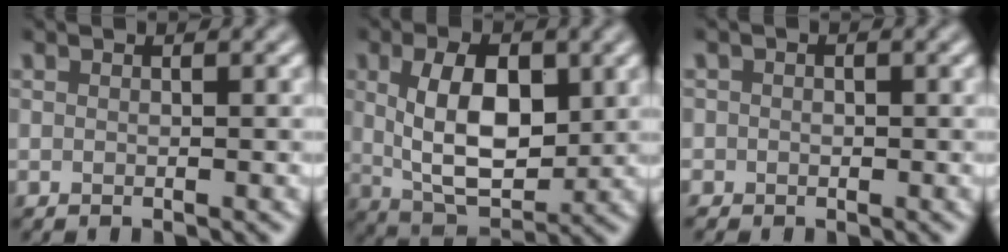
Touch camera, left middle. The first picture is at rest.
{"total": 7.7, "force": [1.1, 4.2, 6.3], "torque": [-0.114, -0.002, 0.023]}
{"total": 1.4, "force": [-0.1, 1.4, 0.1], "torque": [0.015, -0.001, -0.009]}